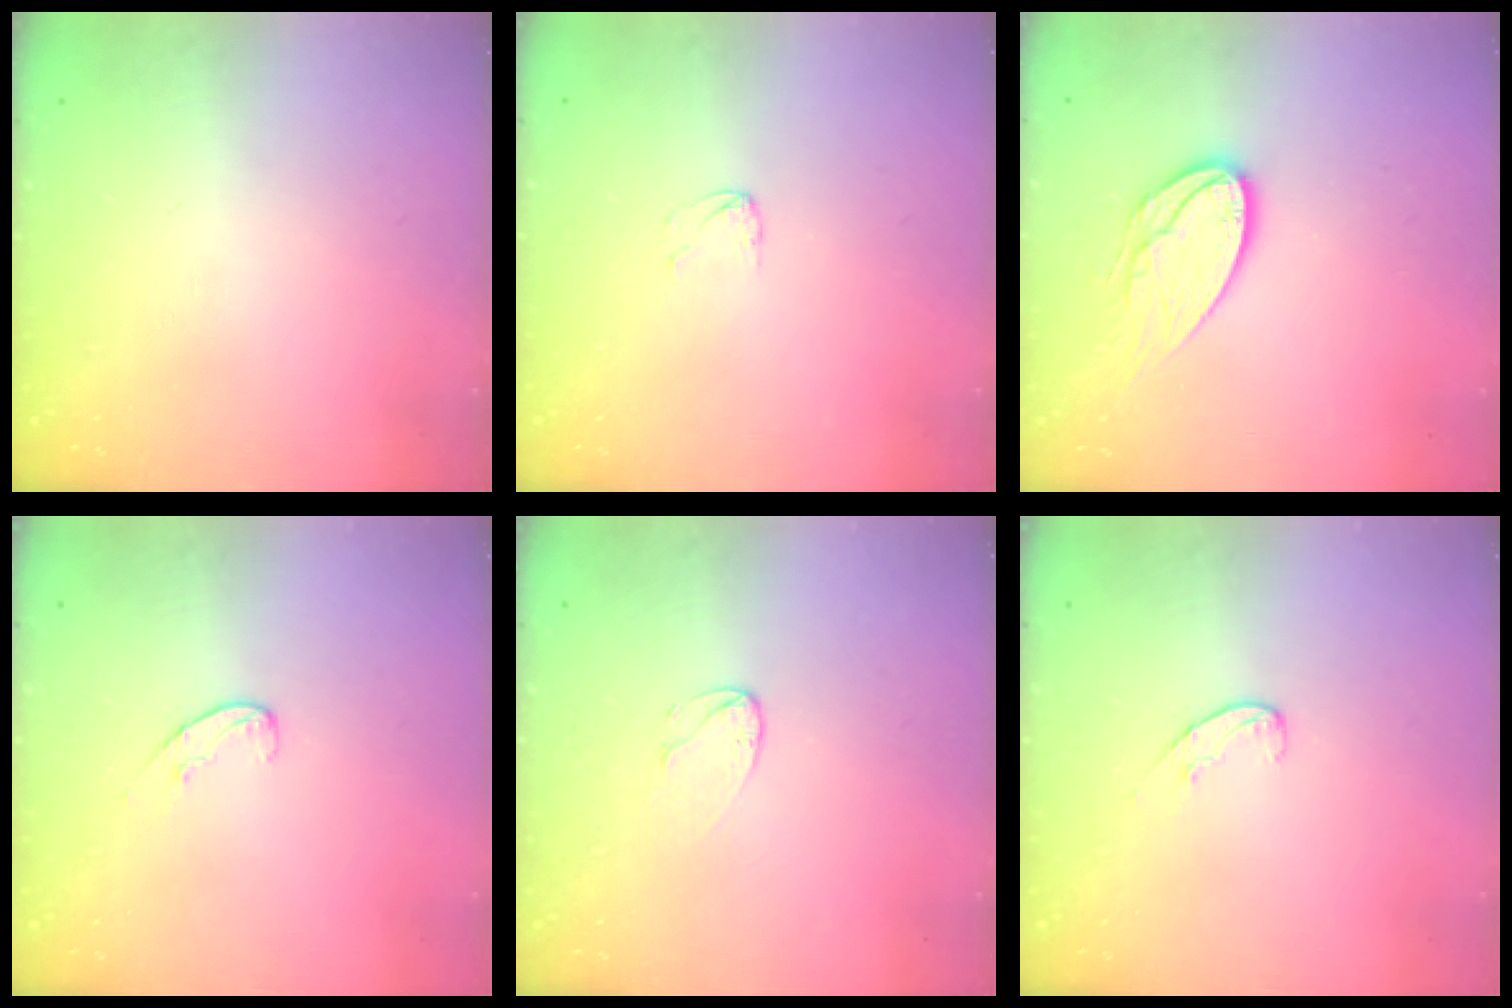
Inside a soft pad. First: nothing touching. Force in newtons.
{"total": 2.9, "press": 2.9, "slide": 0.2}
{"total": 13.2, "press": 13.2, "slide": 1.1}
{"total": 6.1, "press": 6.1, "slide": 0.5}
{"total": 3.7, "press": 3.7, "slide": 0.3}
{"total": 6.1, "press": 6.1, "slide": 0.5}